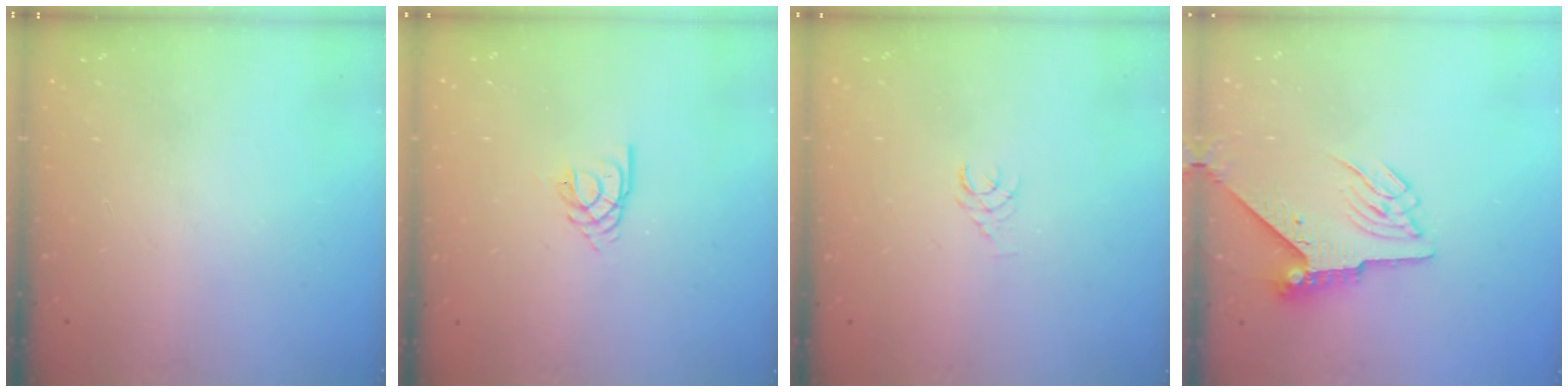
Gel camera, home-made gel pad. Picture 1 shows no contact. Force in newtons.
{"total": 2.6, "press": 2.6, "slide": 0.3}
{"total": 3.5, "press": 3.5, "slide": 0.3}
{"total": 5.9, "press": 5.8, "slide": 0.7}